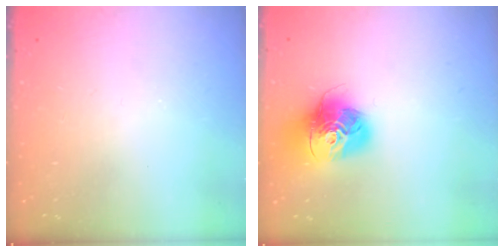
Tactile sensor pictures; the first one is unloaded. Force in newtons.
{"total": 16.9, "press": 16.9, "slide": 1.7}